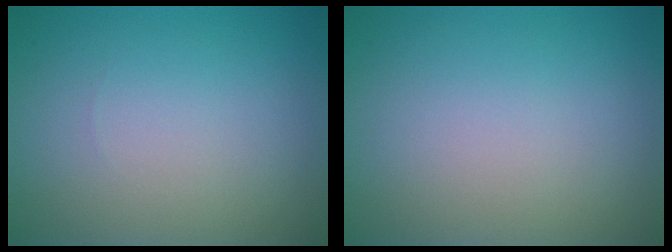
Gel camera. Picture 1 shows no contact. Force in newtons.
{"total": 0.0}